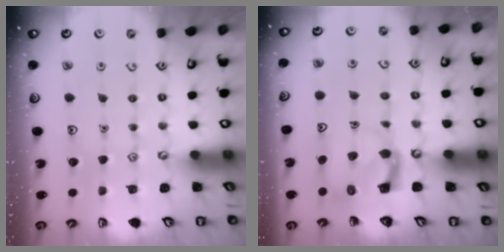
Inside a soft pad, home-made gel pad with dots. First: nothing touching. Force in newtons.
{"total": 3.9, "press": 3.9, "slide": 0.2}